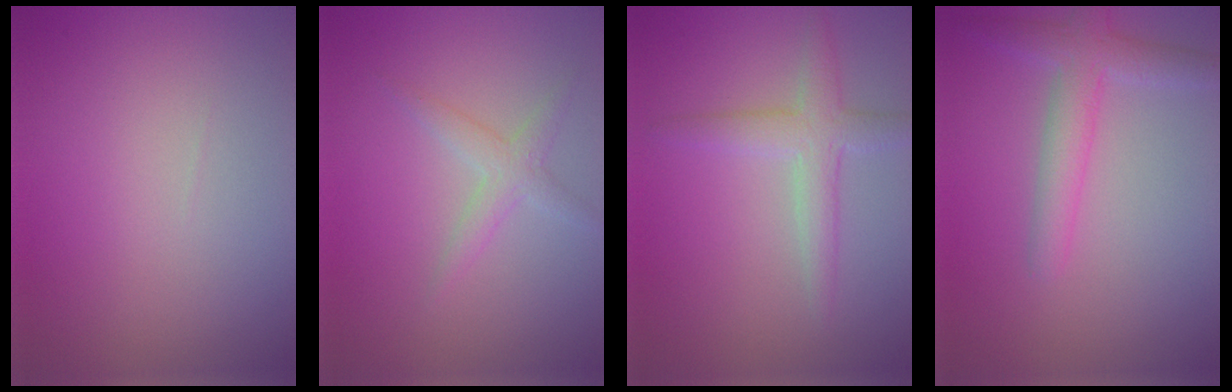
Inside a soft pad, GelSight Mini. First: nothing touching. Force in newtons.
{"total": 1.9, "press": 1.9, "slide": 0.0}
{"total": 3.0, "press": 3.0, "slide": 0.1}
{"total": 3.4, "press": 3.4, "slide": 0.3}